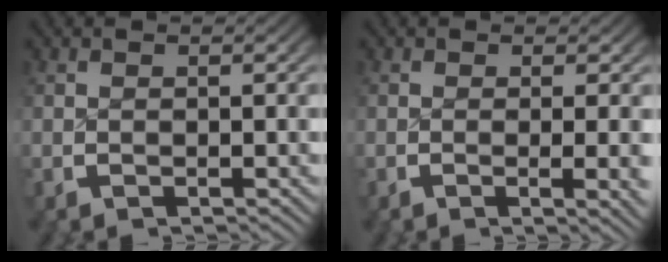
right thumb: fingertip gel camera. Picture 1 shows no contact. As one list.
[{"total": 3.0, "force": [-0.4, 0.6, 2.9], "torque": [-0.039, -0.003, -0.007]}]